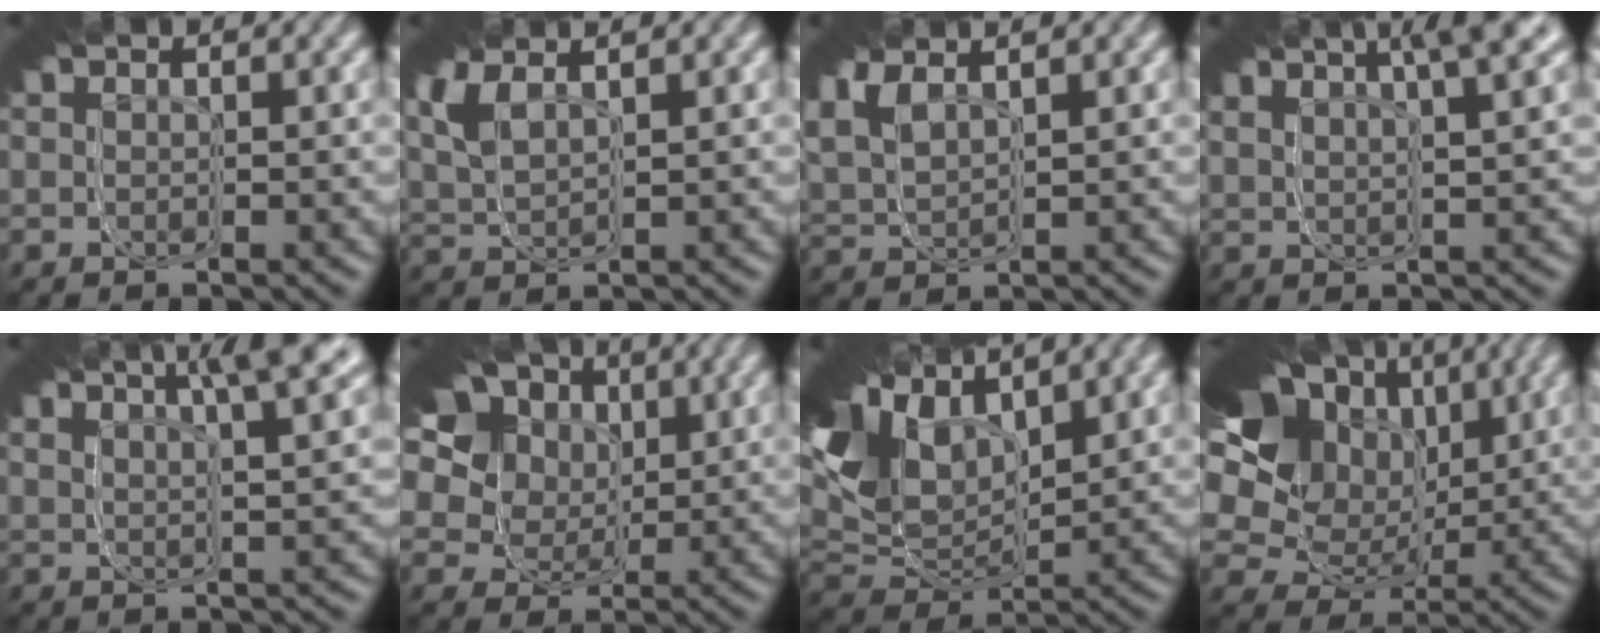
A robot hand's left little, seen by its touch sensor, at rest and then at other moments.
{"total": 4.8, "force": [1.9, 2.9, 3.3], "torque": [-0.084, 0.015, 0.025]}
{"total": 5.3, "force": [2.0, 3.5, 3.4], "torque": [-0.087, 0.010, 0.024]}
{"total": 5.8, "force": [3.0, 2.8, 4.1], "torque": [-0.077, 0.023, 0.036]}
{"total": 6.4, "force": [3.6, 2.7, 4.5], "torque": [-0.075, 0.029, 0.037]}
{"total": 11.8, "force": [2.4, 8.4, 7.9], "torque": [-0.111, 0.018, 0.017]}
{"total": 14.3, "force": [2.7, 8.5, 11.2], "torque": [-0.161, 0.027, 0.025]}
{"total": 17.5, "force": [1.5, 12.1, 12.6], "torque": [-0.181, 0.002, 0.011]}